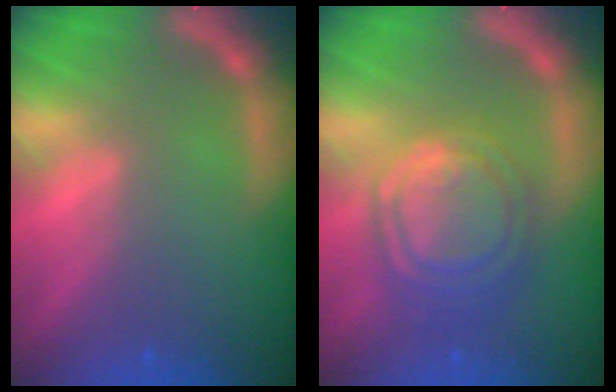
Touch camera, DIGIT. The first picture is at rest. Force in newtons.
{"total": 8.6}